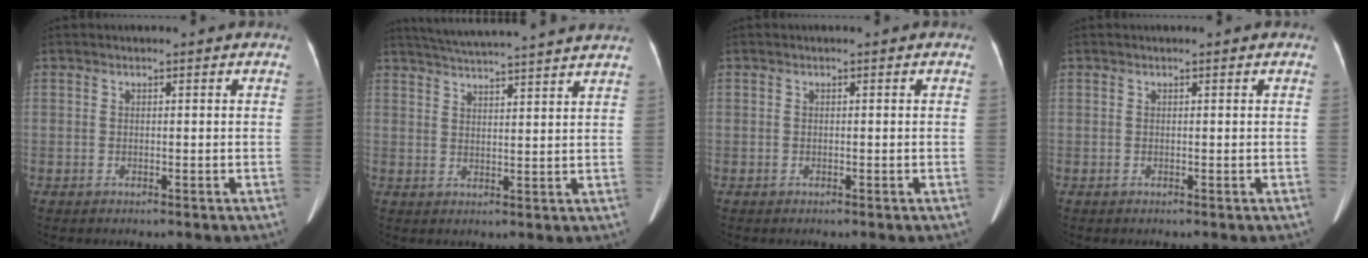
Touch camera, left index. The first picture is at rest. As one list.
[{"total": 17.1, "force": [15.7, -0.6, 6.6], "torque": [-0.119, 0.003, 0.212]}, {"total": 0.0}, {"total": 0.0}]